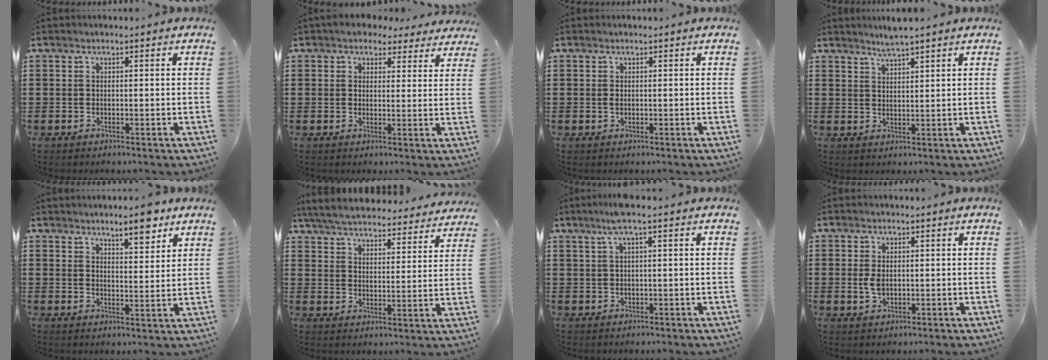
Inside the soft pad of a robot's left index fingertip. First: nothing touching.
{"total": 4.1, "force": [3.6, 1.7, 0.9], "torque": [-0.024, -0.005, 0.066]}
{"total": 0.8, "force": [0.1, 0.4, 0.7], "torque": [-0.017, 0.001, 0.001]}
{"total": 2.8, "force": [2.6, -0.3, 0.9], "torque": [-0.023, -0.004, 0.048]}
{"total": 5.9, "force": [4.8, 1.5, 2.9], "torque": [-0.043, -0.018, 0.082]}
{"total": 6.2, "force": [6.1, 0.2, 1.3], "torque": [-0.054, -0.039, 0.107]}
{"total": 3.2, "force": [1.5, -0.1, 2.8], "torque": [-0.057, 0.001, 0.027]}
{"total": 2.8, "force": [0.1, 1.7, 2.2], "torque": [-0.053, 0.002, -0.001]}